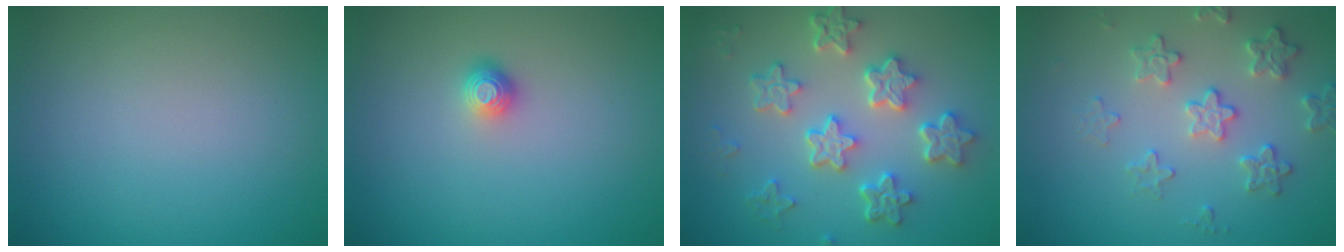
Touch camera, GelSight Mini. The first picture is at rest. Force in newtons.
{"total": 1.1, "press": 1.0, "slide": 0.5}
{"total": 5.8, "press": 4.6, "slide": 3.6}
{"total": 3.1, "press": 3.1, "slide": 0.4}